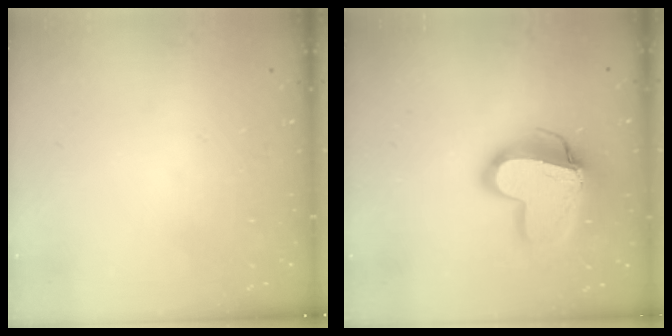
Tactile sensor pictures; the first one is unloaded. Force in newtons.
{"total": 17.7, "press": 17.6, "slide": 1.5}